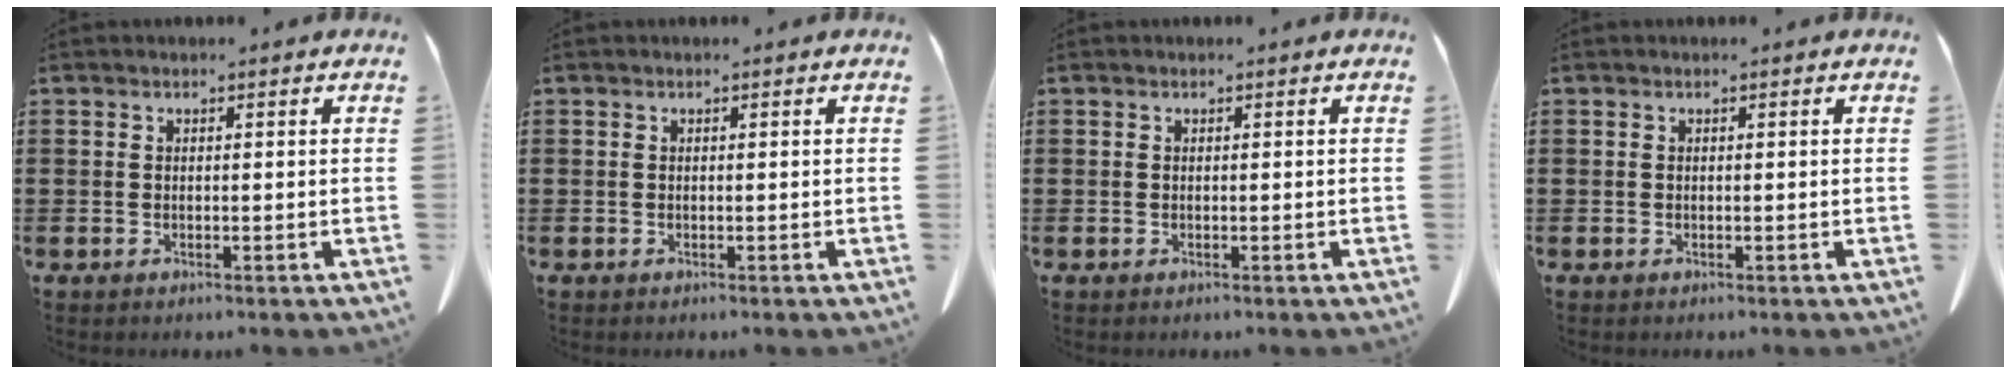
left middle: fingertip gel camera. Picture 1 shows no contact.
{"total": 0.0}
{"total": 0.0}
{"total": 0.0}